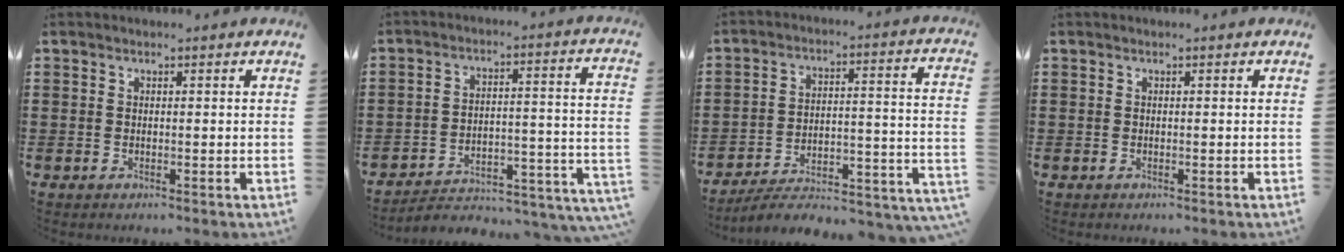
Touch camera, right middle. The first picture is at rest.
{"total": 2.7, "force": [-2.4, 0.8, 1.0], "torque": [-0.026, -0.019, -0.057]}
{"total": 4.2, "force": [-3.8, 0.7, 1.8], "torque": [-0.031, -0.020, -0.077]}
{"total": 0.0}